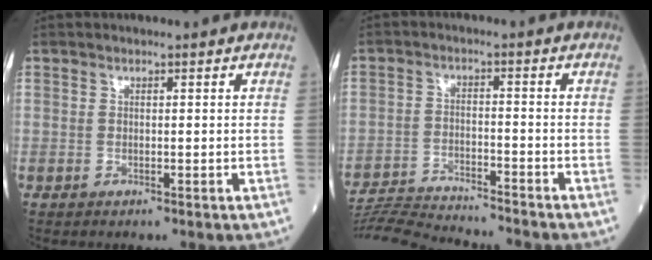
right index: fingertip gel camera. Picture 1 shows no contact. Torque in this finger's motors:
{"motor_torque": [-1.61, -0.52, -0.19, -0.08]}